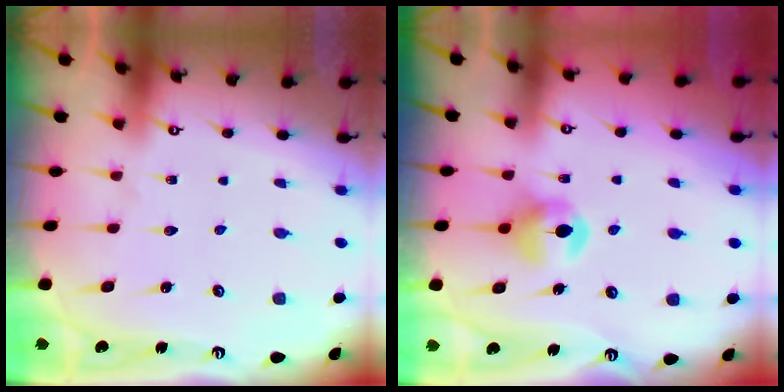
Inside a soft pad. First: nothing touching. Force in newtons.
{"total": 7.5, "press": 7.4, "slide": 0.5}